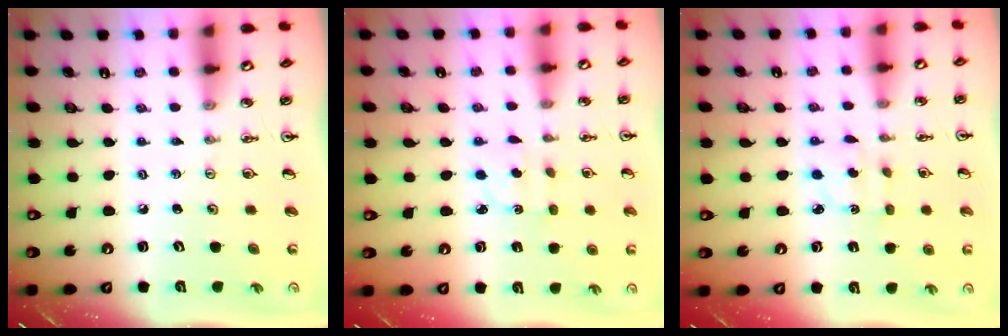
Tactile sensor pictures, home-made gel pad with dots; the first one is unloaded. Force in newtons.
{"total": 2.7, "press": 2.6, "slide": 0.5}
{"total": 2.5, "press": 2.4, "slide": 0.5}